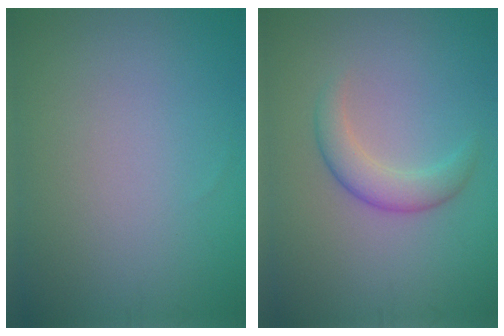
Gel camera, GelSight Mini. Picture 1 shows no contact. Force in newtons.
{"total": 2.8, "press": 2.8, "slide": 0.1}